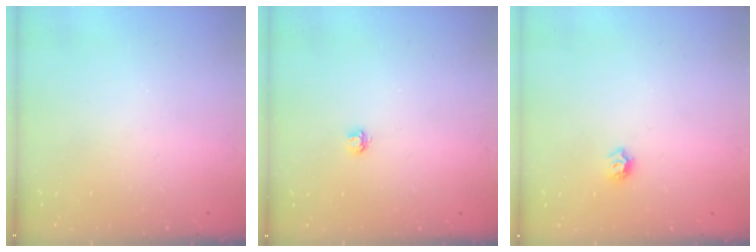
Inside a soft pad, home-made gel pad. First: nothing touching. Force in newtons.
{"total": 3.2, "press": 3.2, "slide": 0.3}
{"total": 5.5, "press": 5.4, "slide": 0.7}